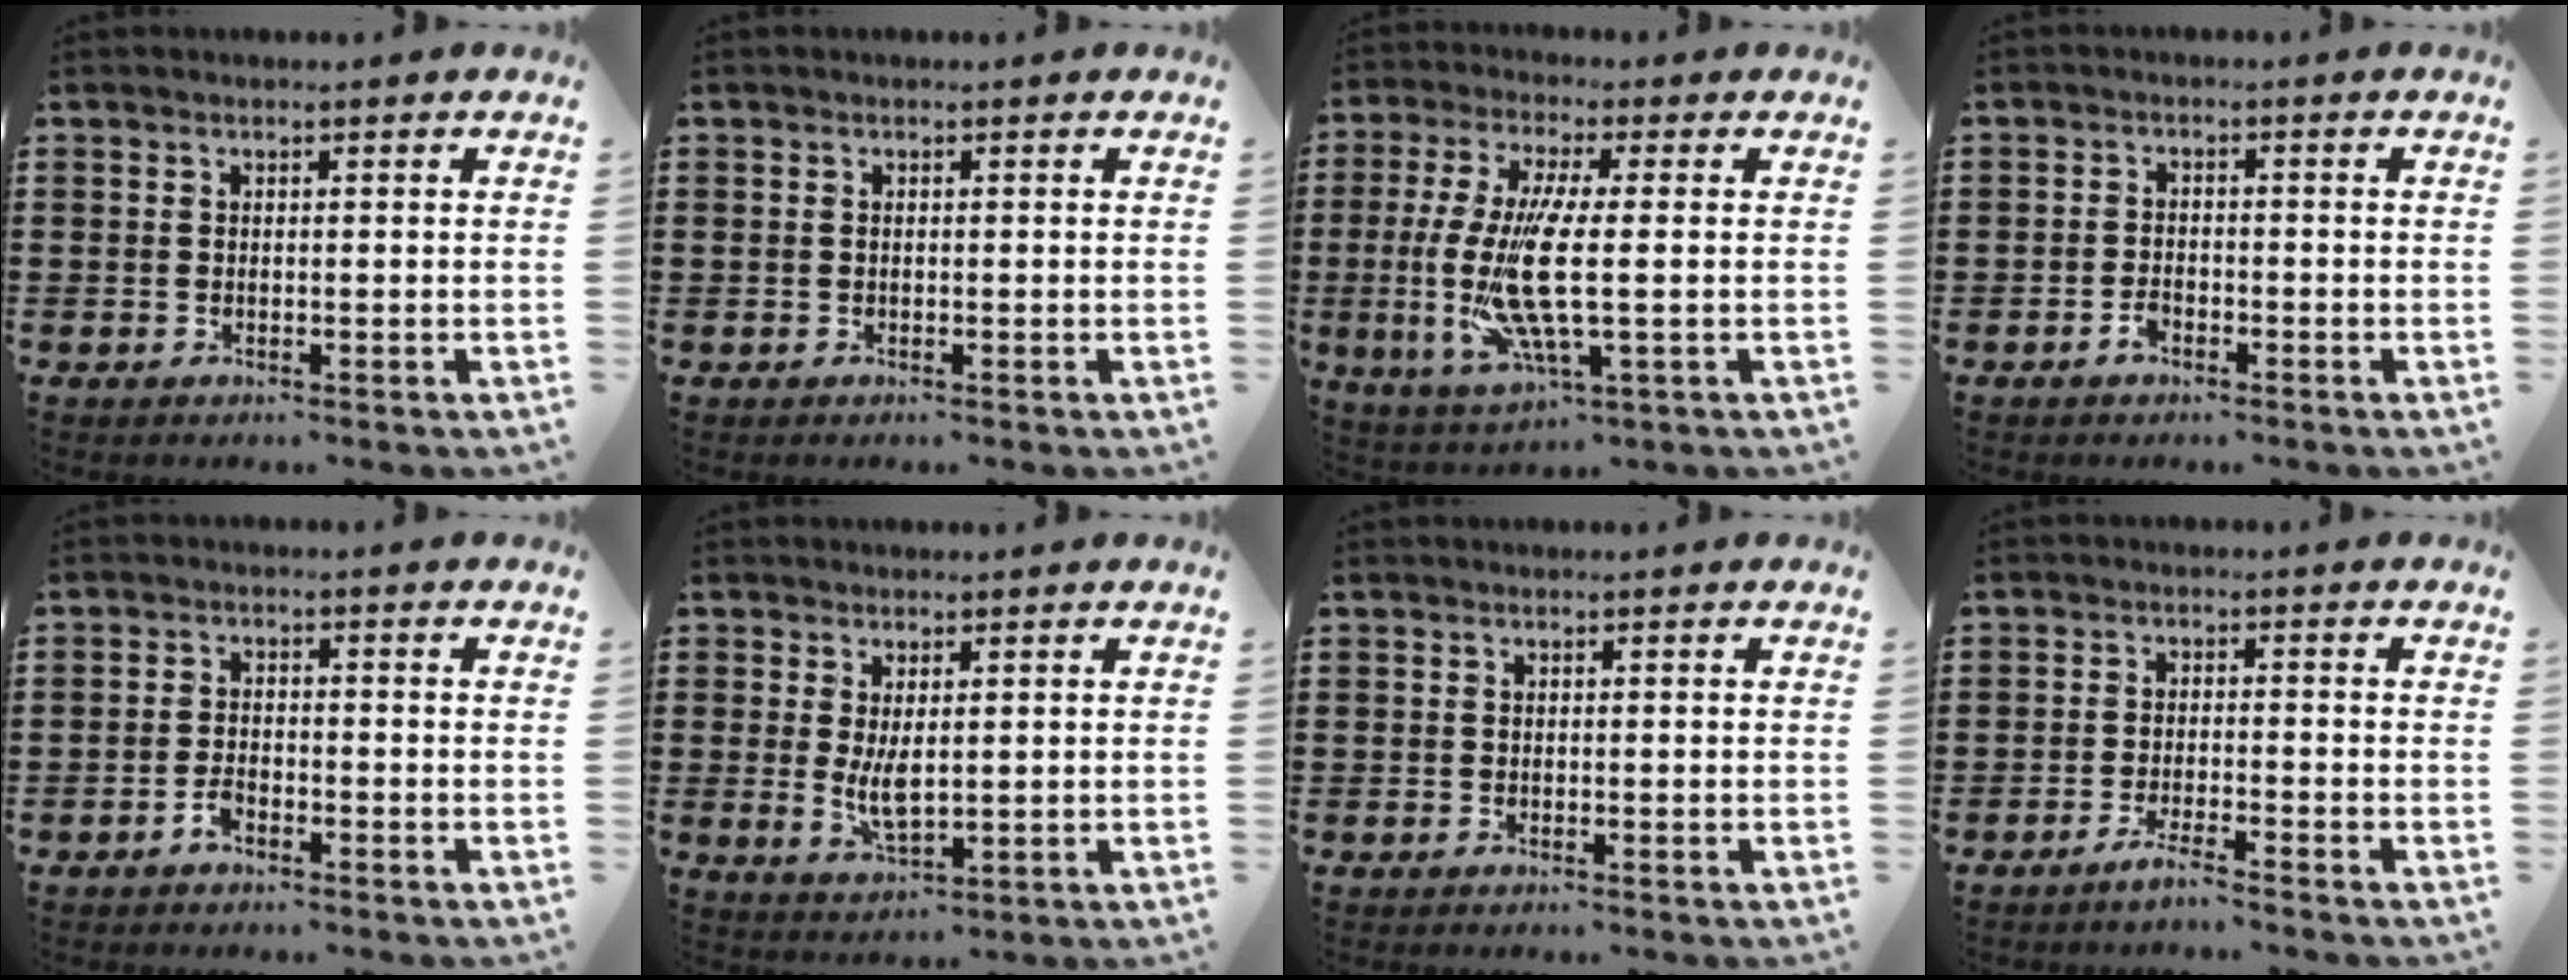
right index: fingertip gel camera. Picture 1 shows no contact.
{"total": 0.0}
{"total": 11.4, "force": [-0.9, 1.9, 11.2], "torque": [-0.241, -0.028, -0.021]}
{"total": 1.9, "force": [-1.3, 0.9, 1.1], "torque": [-0.022, 0.001, -0.026]}
{"total": 2.3, "force": [-1.8, 0.8, 1.3], "torque": [-0.032, 0.003, -0.037]}
{"total": 4.4, "force": [0.5, 1.8, 3.9], "torque": [-0.075, -0.006, 0.006]}
{"total": 0.0}
{"total": 2.8, "force": [-2.4, -0.2, 1.4], "torque": [-0.022, 0.003, -0.044]}